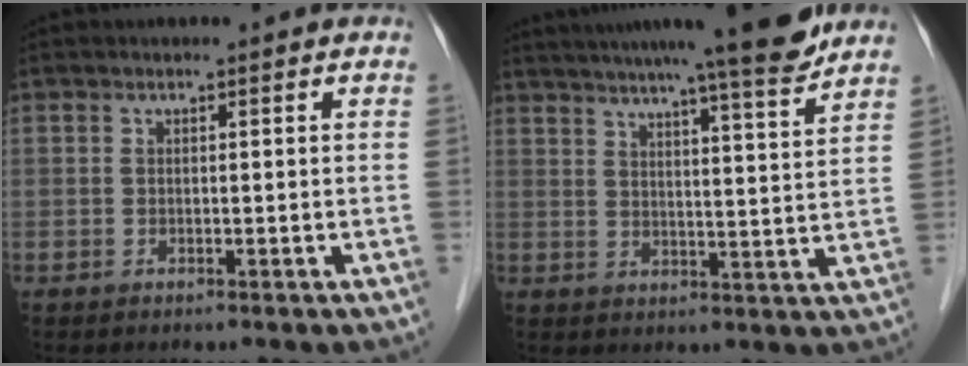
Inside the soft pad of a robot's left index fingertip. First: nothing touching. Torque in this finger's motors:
{"motor_torque": [0.40, -0.52, 0.86, 0.17]}